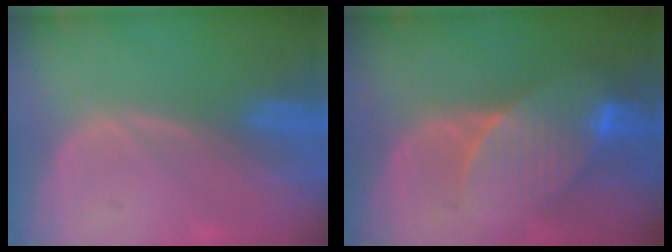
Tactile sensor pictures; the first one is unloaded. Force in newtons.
{"total": 8.2, "press": 7.6, "slide": 3.1}